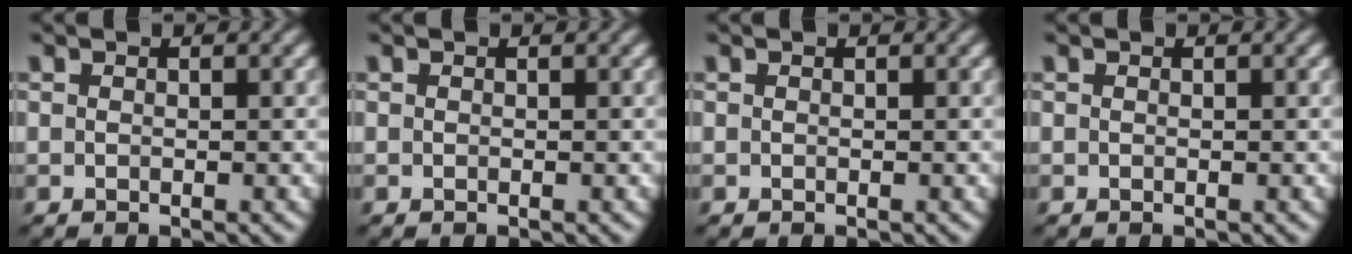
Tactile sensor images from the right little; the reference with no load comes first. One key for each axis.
{"total": 0.0}
{"total": 0.0}
{"total": 0.0}